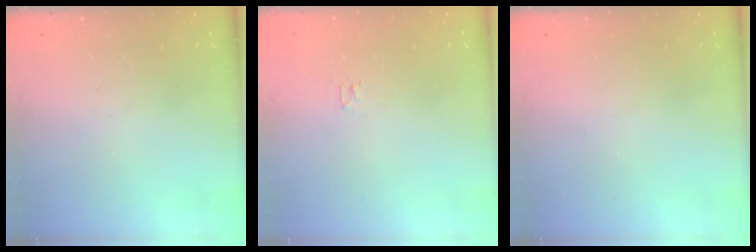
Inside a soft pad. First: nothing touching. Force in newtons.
{"total": 2.4, "press": 2.4, "slide": 0.3}
{"total": 0.0}